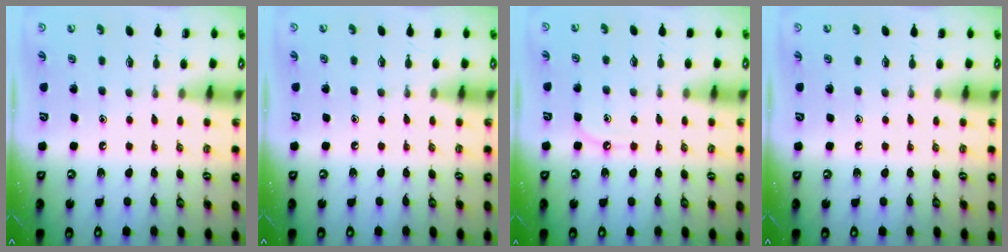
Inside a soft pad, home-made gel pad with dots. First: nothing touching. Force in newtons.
{"total": 2.9, "press": 2.9, "slide": 0.5}
{"total": 5.3, "press": 5.3, "slide": 0.5}
{"total": 0.0}